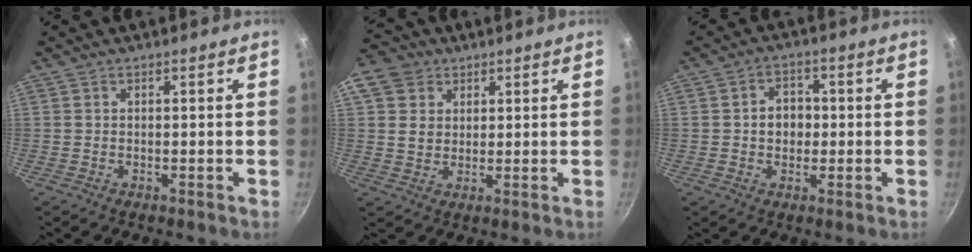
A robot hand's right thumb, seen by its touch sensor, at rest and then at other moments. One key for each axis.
{"total": 8.6, "fx": 3.5, "fy": 7.1, "fz": 3.4, "tx": -0.044, "ty": -0.001, "tz": 0.055}
{"total": 5.4, "fx": 0.0, "fy": 4.4, "fz": 3.2, "tx": -0.021, "ty": 0.010, "tz": -0.005}